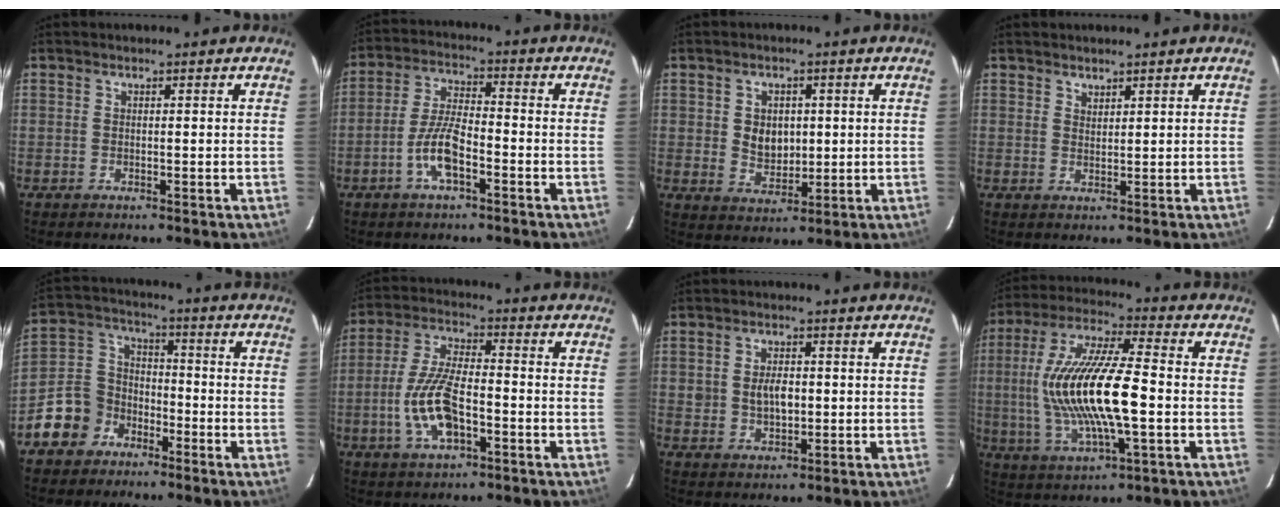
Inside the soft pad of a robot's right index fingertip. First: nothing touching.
{"total": 7.8, "force": [-3.6, 2.4, 6.5], "torque": [-0.135, 0.006, -0.066]}
{"total": 6.1, "force": [0.6, 4.8, 3.7], "torque": [-0.063, 0.004, 0.020]}
{"total": 1.5, "force": [1.3, 0.7, 0.3], "torque": [-0.002, 0.001, 0.024]}
{"total": 10.0, "force": [-5.8, 7.9, 1.9], "torque": [-0.058, 0.043, -0.101]}
{"total": 11.8, "force": [-3.7, 4.6, 10.2], "torque": [-0.213, 0.000, -0.067]}
{"total": 5.1, "force": [0.3, 3.5, 3.8], "torque": [-0.067, 0.003, 0.012]}
{"total": 18.9, "force": [-1.3, 5.2, 18.1], "torque": [-0.358, 0.001, -0.022]}